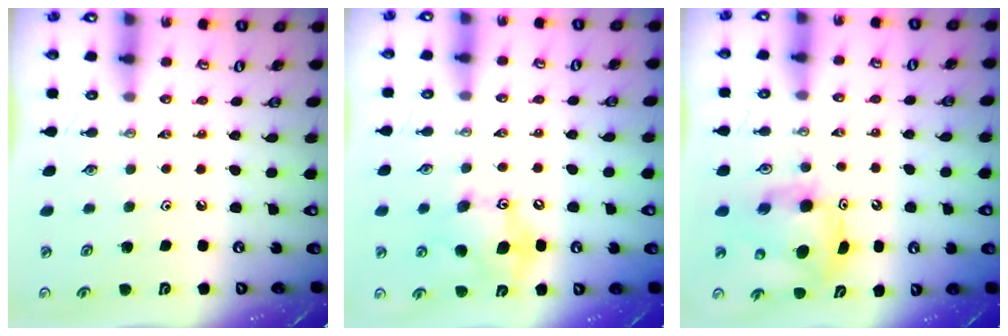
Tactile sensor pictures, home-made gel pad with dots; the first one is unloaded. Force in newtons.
{"total": 12.0, "press": 12.0, "slide": 0.3}
{"total": 8.8, "press": 8.8, "slide": 0.6}